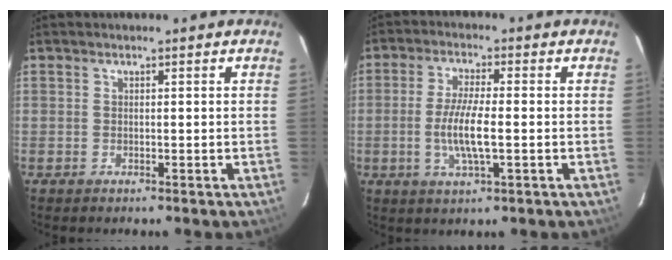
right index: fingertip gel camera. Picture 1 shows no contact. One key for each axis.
{"total": 7.6, "fx": -1.3, "fy": 1.5, "fz": 7.3, "tx": -0.144, "ty": -0.007, "tz": -0.026}